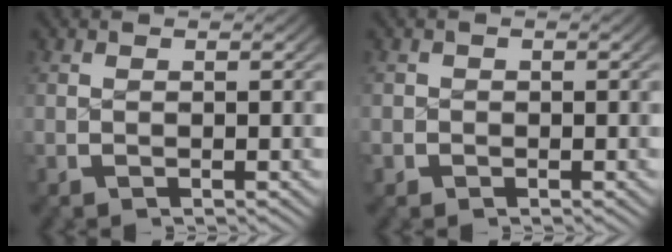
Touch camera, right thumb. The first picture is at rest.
{"total": 1.3, "force": [-0.1, 1.0, -0.8], "torque": [0.016, -0.007, -0.001]}